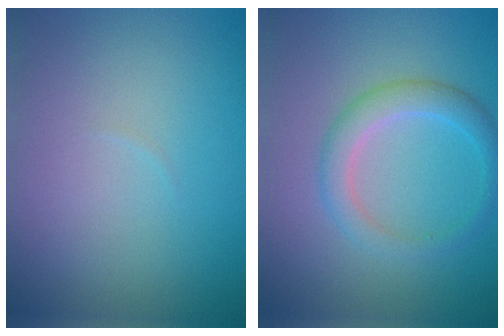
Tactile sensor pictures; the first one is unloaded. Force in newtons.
{"total": 2.8, "press": 2.8, "slide": 0.1}